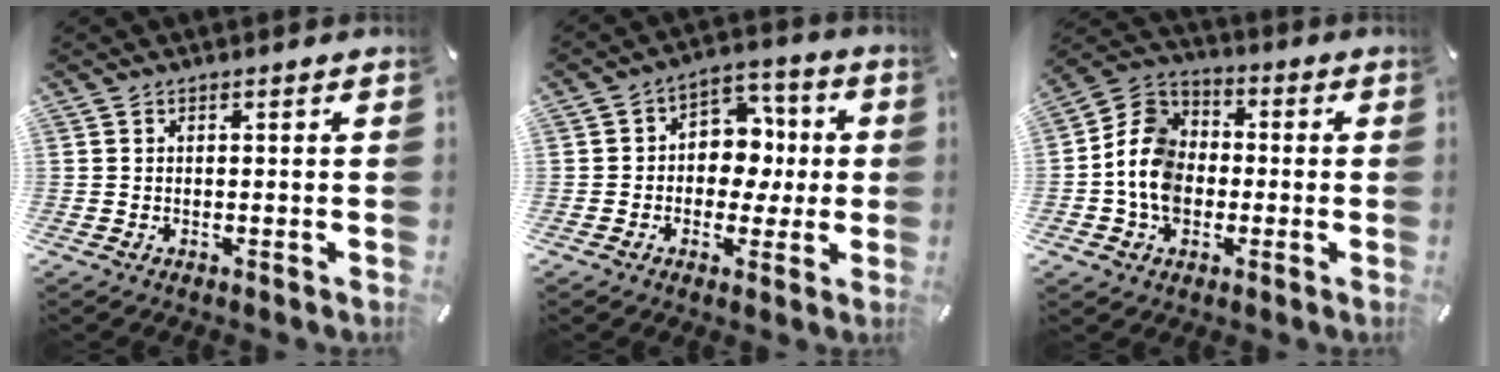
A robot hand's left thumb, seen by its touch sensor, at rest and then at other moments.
{"total": 8.5, "force": [-0.8, 7.5, 3.8], "torque": [-0.050, 0.010, -0.015]}
{"total": 11.0, "force": [-2.6, 9.3, 5.3], "torque": [-0.132, 0.033, -0.048]}